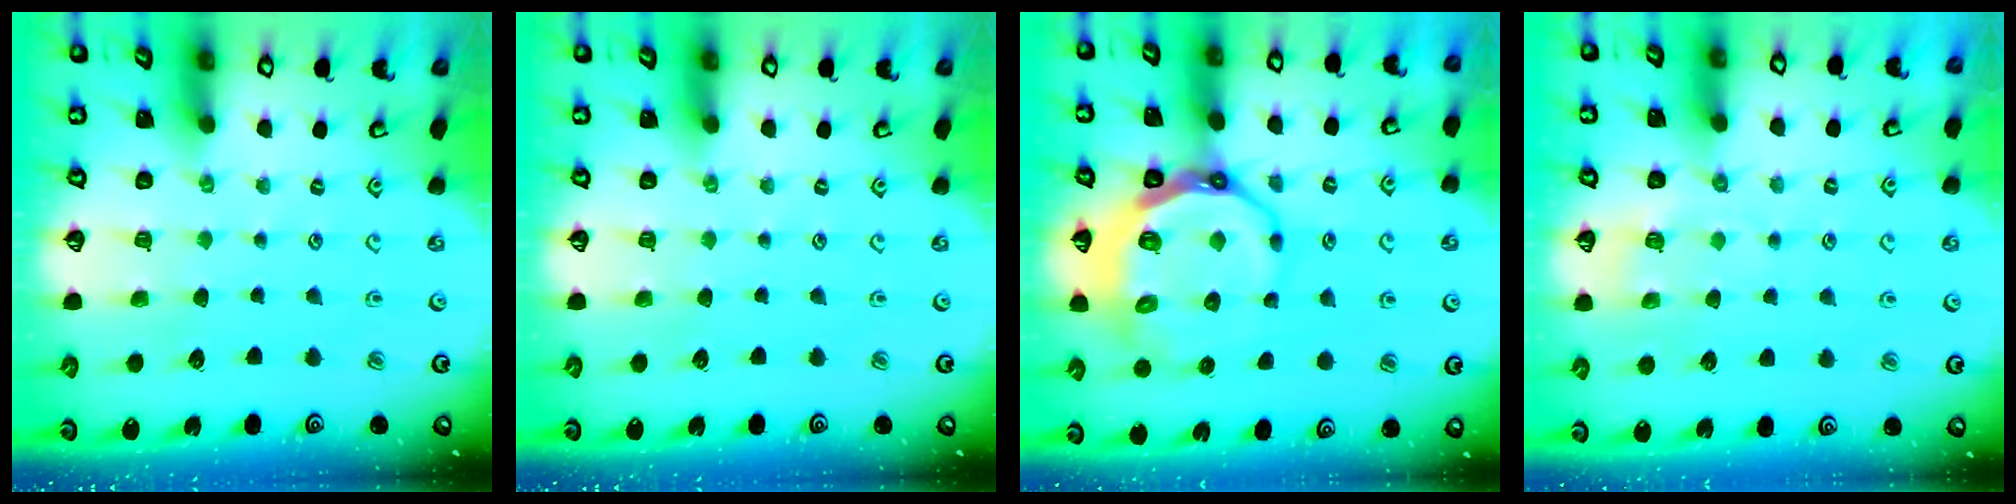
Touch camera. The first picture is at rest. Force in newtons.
{"total": 0.0}
{"total": 15.2, "press": 14.7, "slide": 3.8}
{"total": 4.9, "press": 4.8, "slide": 1.1}